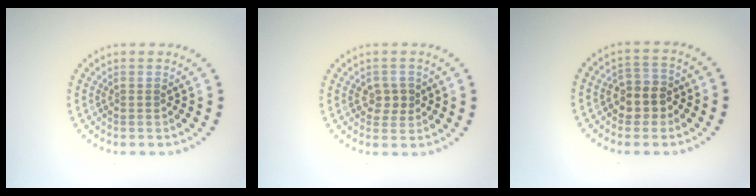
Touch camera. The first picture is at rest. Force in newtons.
{"total": 1.8, "press": 1.8, "slide": 0.5}
{"total": 3.0, "press": 2.7, "slide": 1.2}